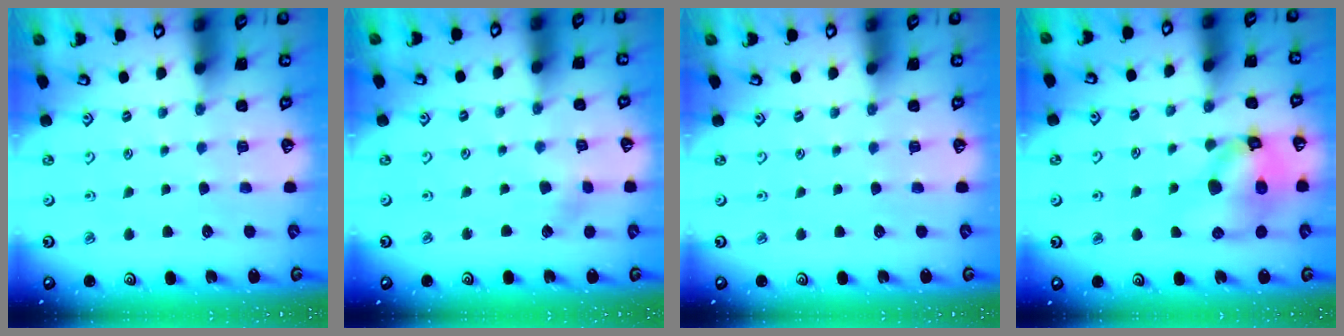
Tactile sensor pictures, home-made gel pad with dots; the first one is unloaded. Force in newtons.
{"total": 2.6, "press": 2.6, "slide": 0.5}
{"total": 0.0}
{"total": 15.0, "press": 14.8, "slide": 2.1}